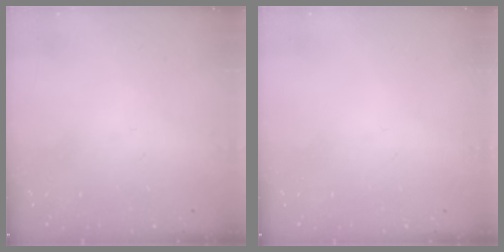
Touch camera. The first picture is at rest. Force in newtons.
{"total": 0.0}